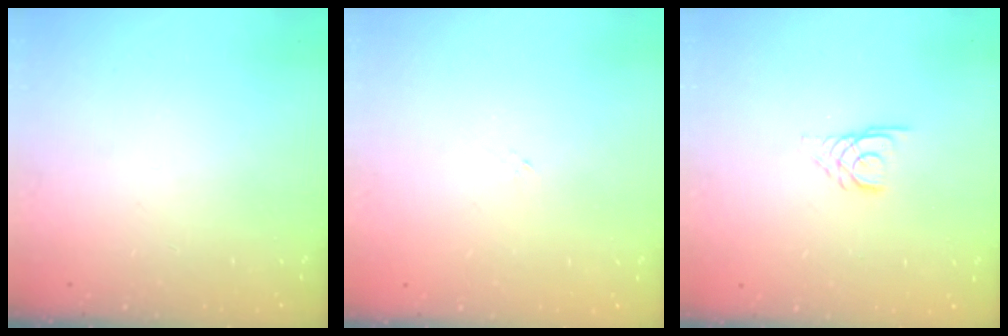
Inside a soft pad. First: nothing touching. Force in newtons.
{"total": 0.0}
{"total": 3.0, "press": 2.9, "slide": 0.3}